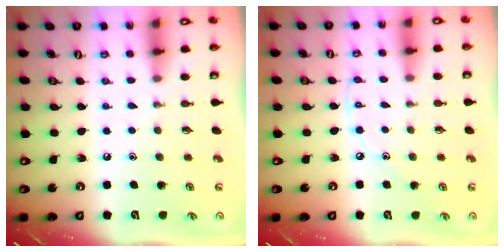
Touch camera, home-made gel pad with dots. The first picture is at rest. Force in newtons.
{"total": 3.9, "press": 3.8, "slide": 0.6}